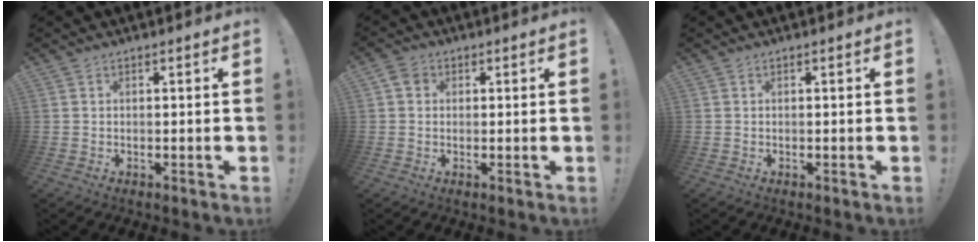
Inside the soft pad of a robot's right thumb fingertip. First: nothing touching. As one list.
[{"total": 3.3, "force": [0.8, 2.9, 1.5], "torque": [-0.023, 0.007, 0.015]}, {"total": 0.0}]